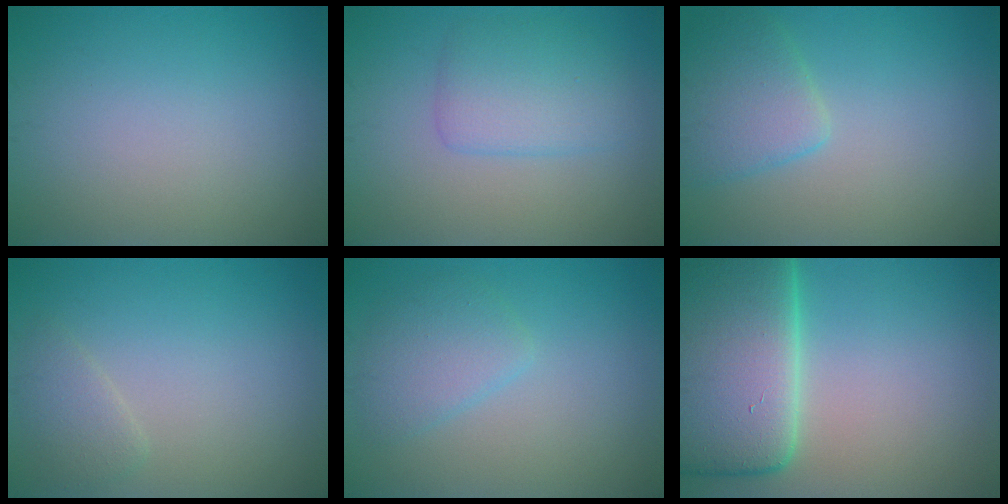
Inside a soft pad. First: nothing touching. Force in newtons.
{"total": 3.6, "press": 3.6, "slide": 0.2}
{"total": 3.6, "press": 3.5, "slide": 0.2}
{"total": 1.6, "press": 1.6, "slide": 0.2}
{"total": 2.7, "press": 2.7, "slide": 0.2}
{"total": 14.2, "press": 14.2, "slide": 1.3}